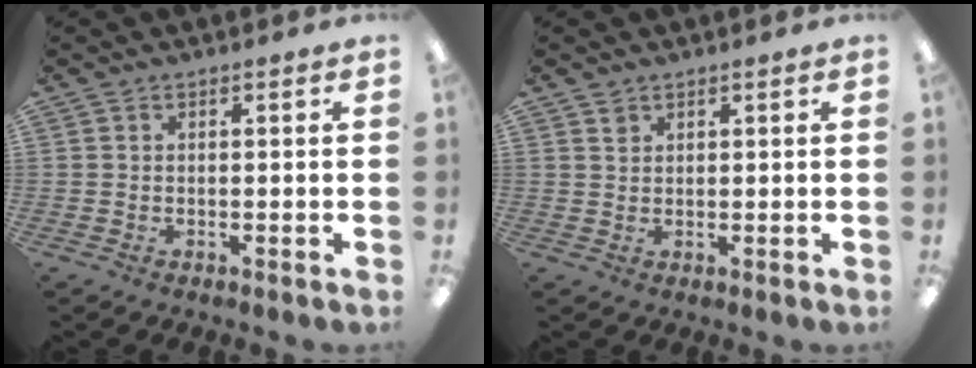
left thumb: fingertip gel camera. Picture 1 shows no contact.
{"total": 1.5, "force": [1.2, 0.9, 0.2], "torque": [0.003, -0.004, 0.022]}